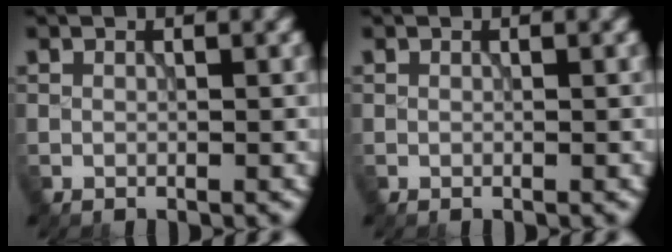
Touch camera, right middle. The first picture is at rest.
{"total": 0.0}